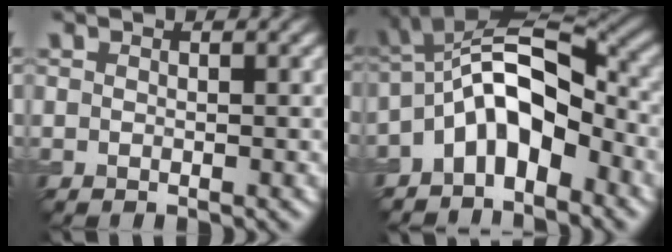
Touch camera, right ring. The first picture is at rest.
{"total": 7.7, "force": [-3.0, 3.8, 6.0], "torque": [-0.098, 0.026, -0.066]}